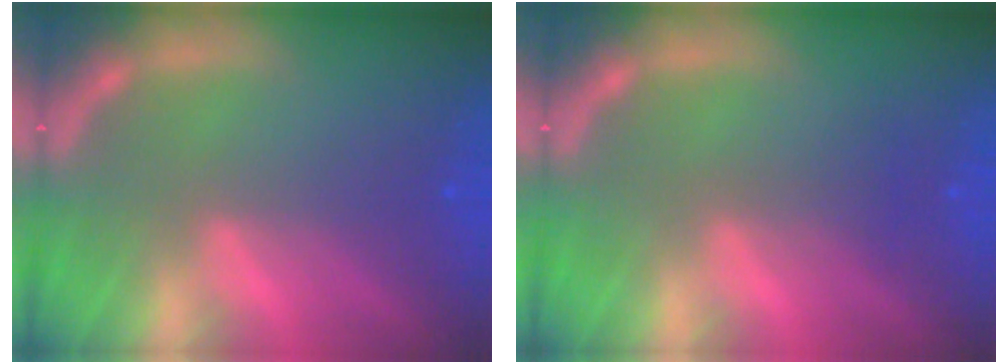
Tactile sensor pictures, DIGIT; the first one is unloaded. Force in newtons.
{"total": 1.5}